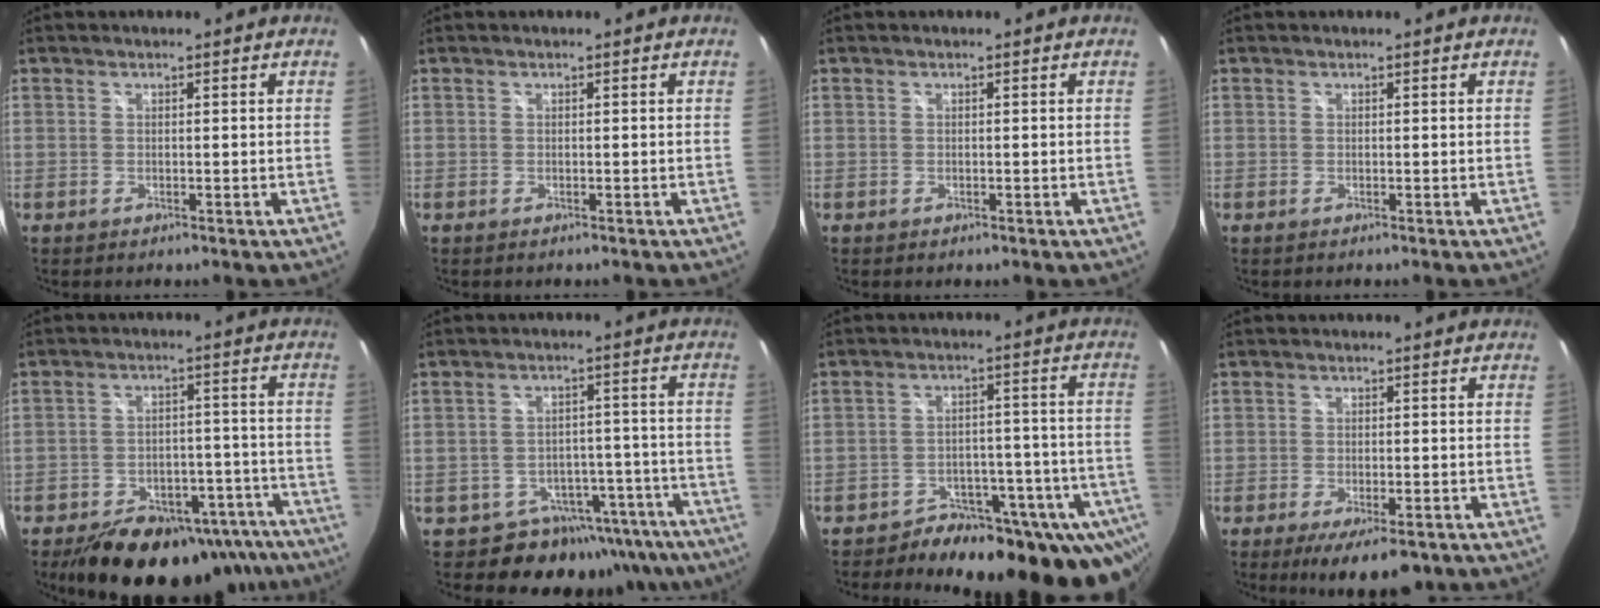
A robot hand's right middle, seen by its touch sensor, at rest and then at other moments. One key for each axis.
{"total": 0.0}
{"total": 0.0}
{"total": 0.0}
{"total": 24.4, "fx": -18.4, "fy": 11.7, "fz": 10.9, "tx": -0.187, "ty": 0.028, "tz": -0.215}
{"total": 15.5, "fx": -11.5, "fy": 9.3, "fz": 4.9, "tx": -0.077, "ty": 0.031, "tz": -0.122}
{"total": 23.1, "fx": -18.7, "fy": 9.9, "fz": 9.3, "tx": -0.101, "ty": 0.028, "tz": -0.232}
{"total": 7.9, "fx": -5.1, "fy": 2.8, "fz": 5.4, "tx": -0.103, "ty": -0.023, "tz": -0.075}